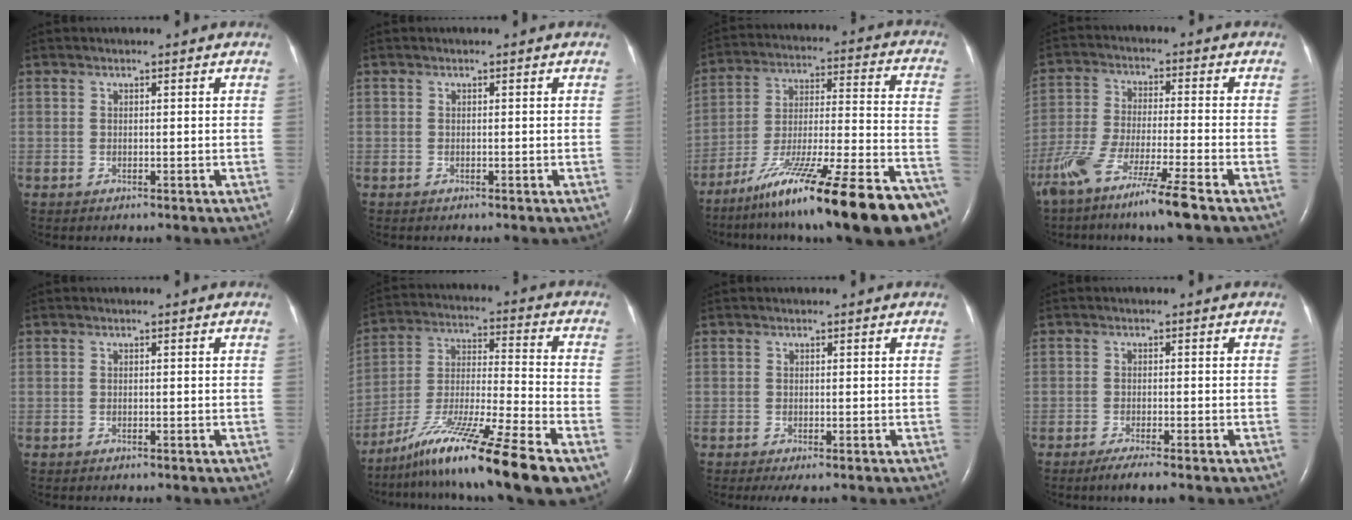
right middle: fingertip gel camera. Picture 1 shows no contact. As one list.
[{"total": 0.0}, {"total": 26.8, "force": [-20.0, 1.6, 17.7], "torque": [-0.209, -0.010, -0.322]}, {"total": 11.7, "force": [-8.1, -0.6, 8.4], "torque": [-0.161, -0.038, -0.148]}, {"total": 0.0}, {"total": 18.4, "force": [-12.9, -0.6, 13.0], "torque": [-0.234, -0.036, -0.230]}, {"total": 2.1, "force": [-1.3, 0.5, 1.5], "torque": [-0.024, -0.006, -0.019]}, {"total": 4.0, "force": [-2.9, 0.3, 2.8], "torque": [-0.049, -0.011, -0.042]}]